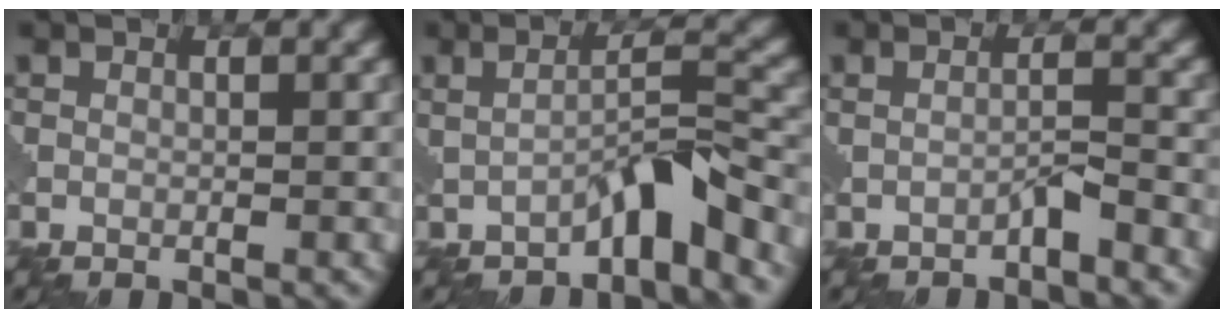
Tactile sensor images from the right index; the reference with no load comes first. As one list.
[{"total": 3.6, "force": [-2.1, 0.4, 2.9], "torque": [-0.046, 0.016, -0.043]}, {"total": 1.4, "force": [-1.0, 0.0, 1.1], "torque": [-0.019, 0.005, -0.023]}]